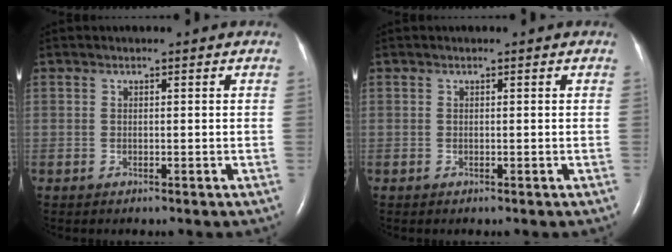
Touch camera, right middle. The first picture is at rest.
{"total": 0.0}